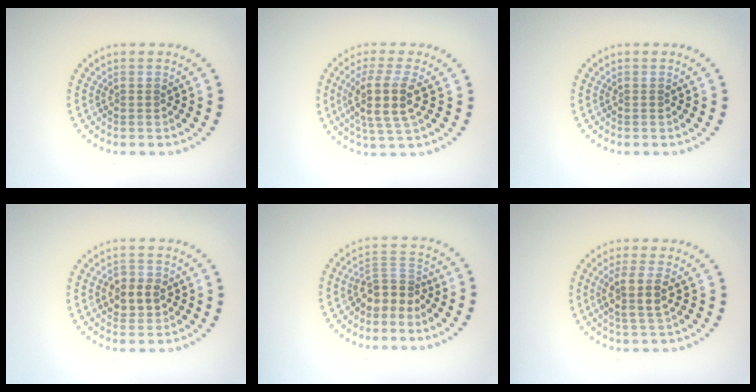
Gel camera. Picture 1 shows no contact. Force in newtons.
{"total": 4.1, "press": 3.5, "slide": 2.2}
{"total": 0.0}
{"total": 2.9, "press": 2.9, "slide": 0.4}
{"total": 2.4, "press": 1.8, "slide": 1.6}
{"total": 3.0, "press": 2.6, "slide": 1.4}